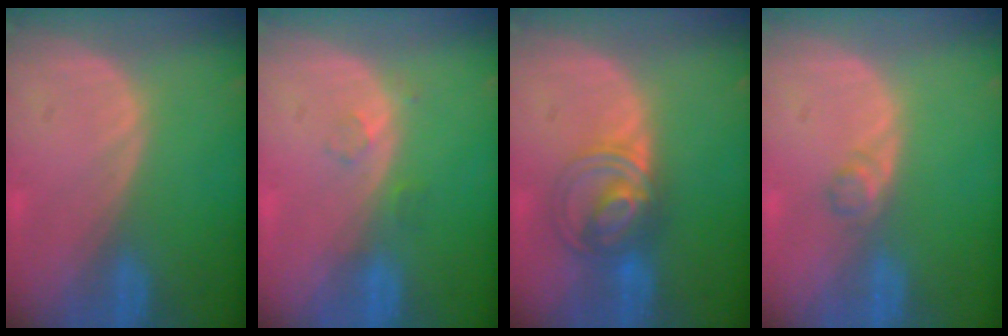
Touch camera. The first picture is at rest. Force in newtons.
{"total": 1.7, "press": 1.7, "slide": 0.2}
{"total": 6.3, "press": 6.1, "slide": 1.4}
{"total": 1.6, "press": 1.6, "slide": 0.2}